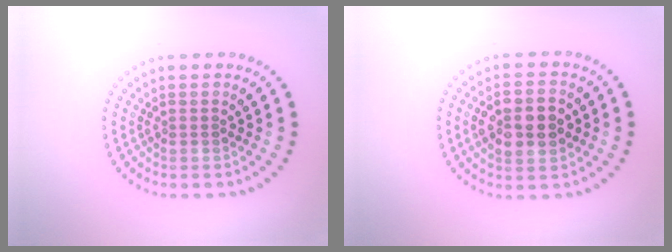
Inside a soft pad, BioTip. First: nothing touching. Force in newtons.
{"total": 4.8, "press": 4.8, "slide": 0.1}